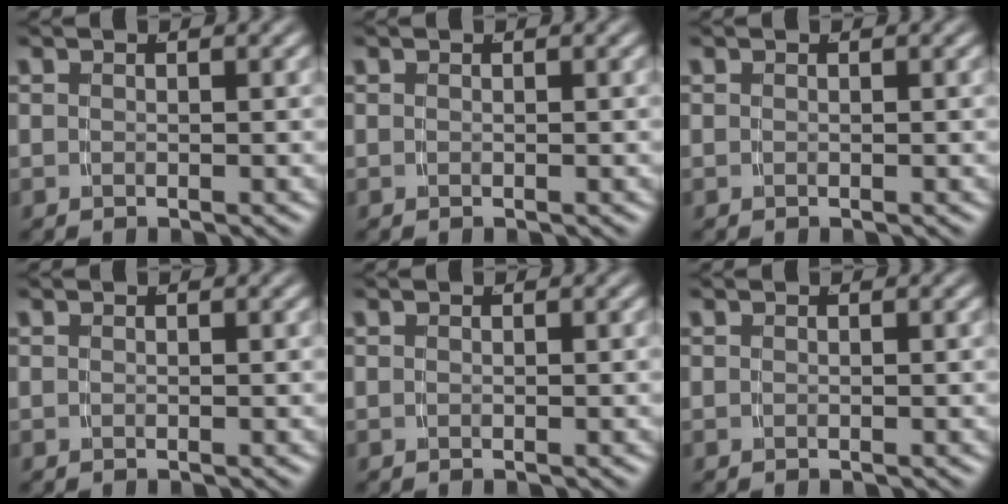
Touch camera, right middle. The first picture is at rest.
{"total": 0.0}
{"total": 0.0}
{"total": 0.0}
{"total": 0.0}
{"total": 0.0}